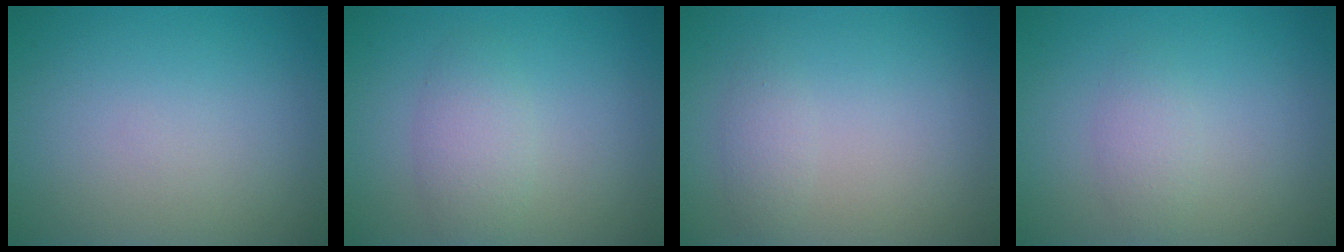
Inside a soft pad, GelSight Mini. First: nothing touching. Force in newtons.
{"total": 2.6, "press": 2.6, "slide": 0.0}
{"total": 1.2, "press": 1.2, "slide": 0.1}
{"total": 1.5, "press": 1.5, "slide": 0.0}